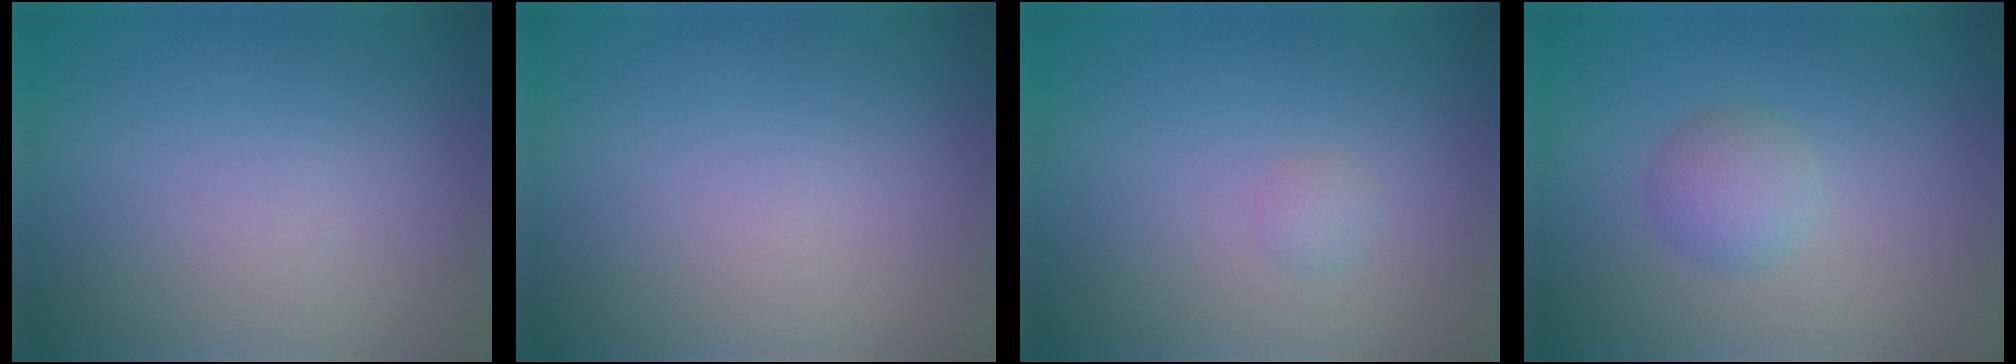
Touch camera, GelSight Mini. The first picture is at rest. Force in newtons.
{"total": 0.0}
{"total": 0.7, "press": 0.7, "slide": 0.0}
{"total": 2.3, "press": 2.3, "slide": 0.1}